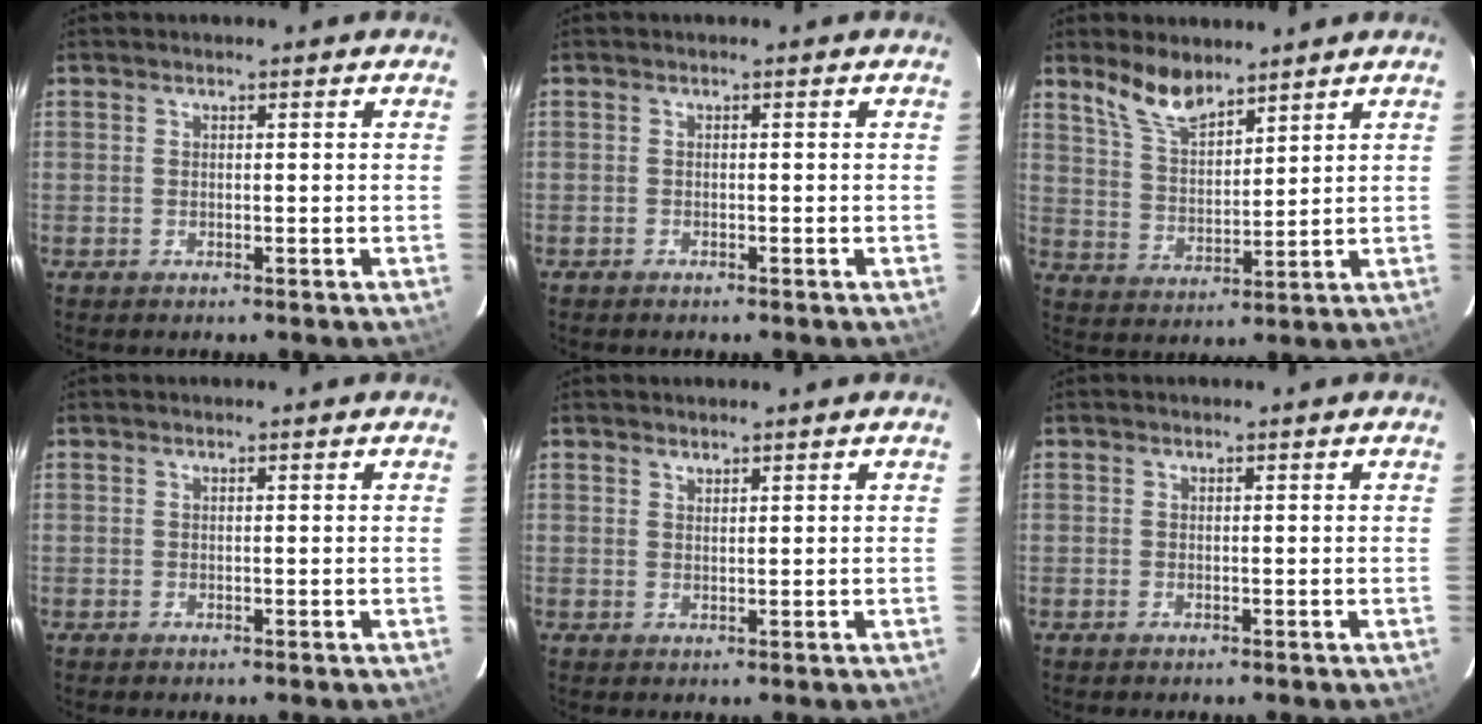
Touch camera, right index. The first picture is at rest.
{"total": 0.6, "force": [-0.5, 0.2, 0.0], "torque": [-0.001, 0.003, -0.010]}
{"total": 7.9, "force": [6.3, 2.6, 4.0], "torque": [-0.076, 0.006, 0.129]}
{"total": 0.0}
{"total": 1.0, "force": [0.9, 0.3, 0.2], "torque": [-0.004, 0.001, 0.018]}
{"total": 0.0}